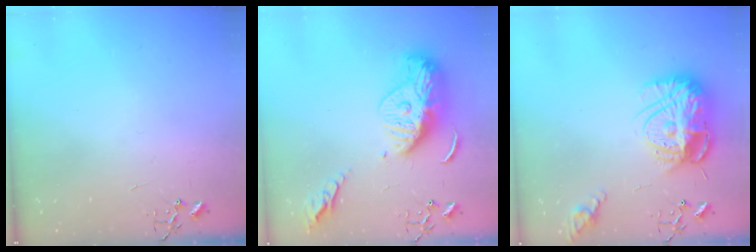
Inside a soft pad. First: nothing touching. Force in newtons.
{"total": 16.9, "press": 16.8, "slide": 1.6}
{"total": 17.2, "press": 17.2, "slide": 1.4}